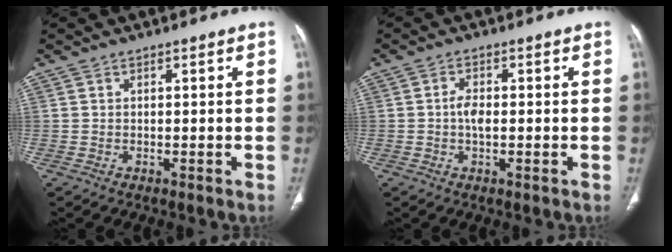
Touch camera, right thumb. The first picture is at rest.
{"total": 3.0, "force": [-0.3, 1.4, 2.7], "torque": [-0.053, 0.002, -0.011]}